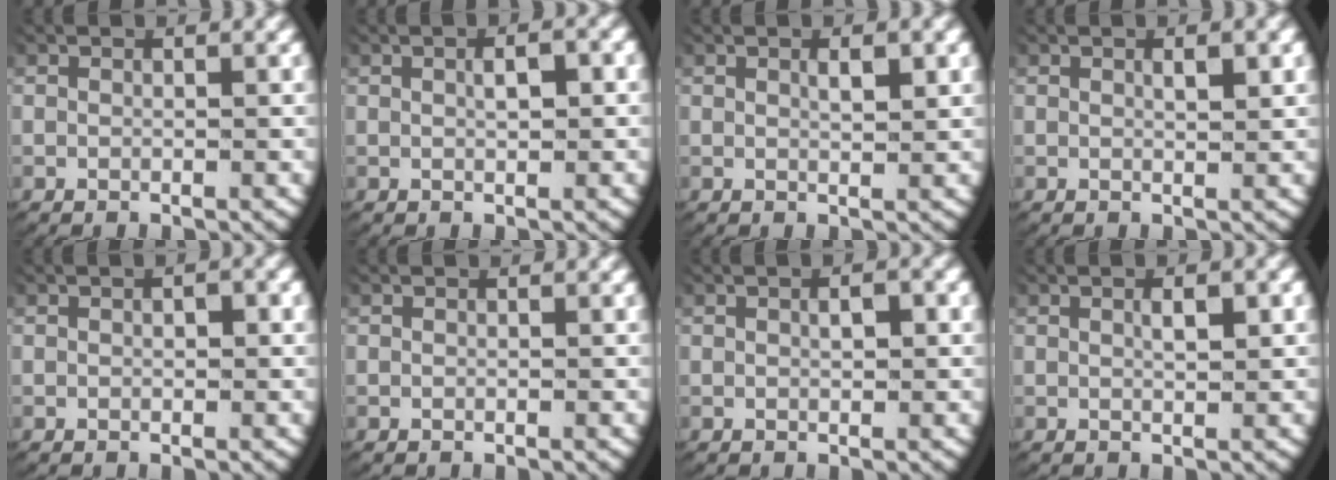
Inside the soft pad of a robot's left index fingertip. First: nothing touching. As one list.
[{"total": 1.8, "force": [0.1, 0.7, 1.7], "torque": [-0.021, -0.002, 0.003]}, {"total": 1.6, "force": [0.6, 0.3, 1.5], "torque": [-0.022, -0.004, 0.013]}, {"total": 1.5, "force": [0.5, 0.3, 1.4], "torque": [-0.018, -0.003, 0.010]}, {"total": 1.1, "force": [0.1, 0.6, 0.8], "torque": [-0.011, -0.002, 0.003]}, {"total": 0.6, "force": [0.0, -0.5, -0.3], "torque": [-0.002, -0.011, 0.009]}, {"total": 1.5, "force": [0.1, 0.6, 1.3], "torque": [-0.018, -0.003, 0.005]}, {"total": 1.8, "force": [0.4, 0.5, 1.7], "torque": [-0.022, -0.001, 0.008]}]